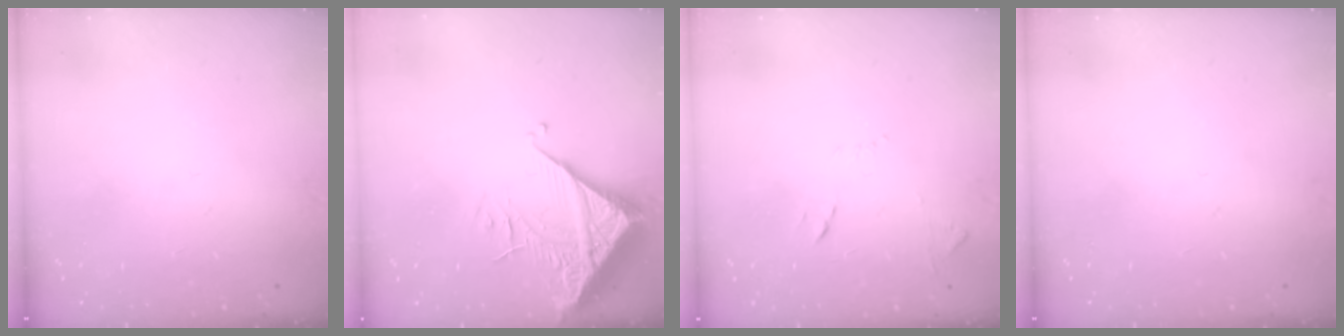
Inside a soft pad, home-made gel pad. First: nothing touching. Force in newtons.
{"total": 6.7, "press": 6.7, "slide": 0.7}
{"total": 7.8, "press": 7.8, "slide": 0.6}
{"total": 0.0}